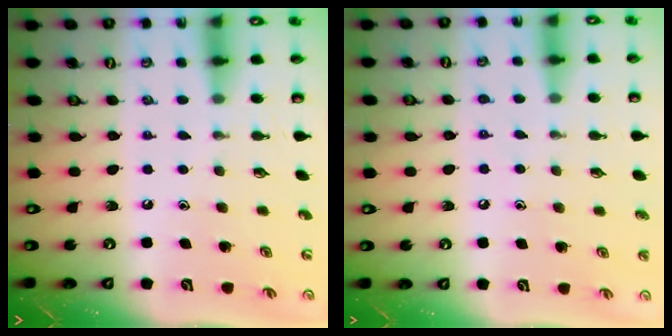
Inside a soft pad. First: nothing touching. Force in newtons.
{"total": 5.3, "press": 5.2, "slide": 0.6}